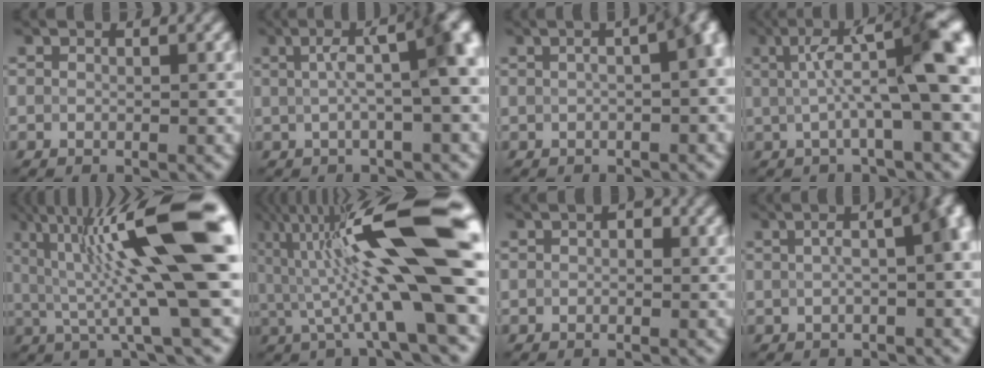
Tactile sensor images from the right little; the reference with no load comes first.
{"total": 6.5, "force": [1.2, 1.5, 6.2], "torque": [-0.079, 0.019, 0.010]}
{"total": 9.1, "force": [1.1, 4.5, 7.8], "torque": [-0.030, 0.042, -0.011]}
{"total": 9.2, "force": [1.4, 2.0, 8.9], "torque": [-0.131, 0.009, 0.018]}
{"total": 14.3, "force": [3.0, 2.7, 13.8], "torque": [-0.217, 0.014, 0.047]}
{"total": 14.3, "force": [1.5, 2.8, 13.9], "torque": [-0.220, 0.019, 0.018]}
{"total": 1.1, "force": [0.2, 0.7, 0.8], "torque": [-0.008, 0.000, 0.000]}
{"total": 7.6, "force": [0.8, 3.3, 6.8], "torque": [-0.039, 0.023, 0.003]}